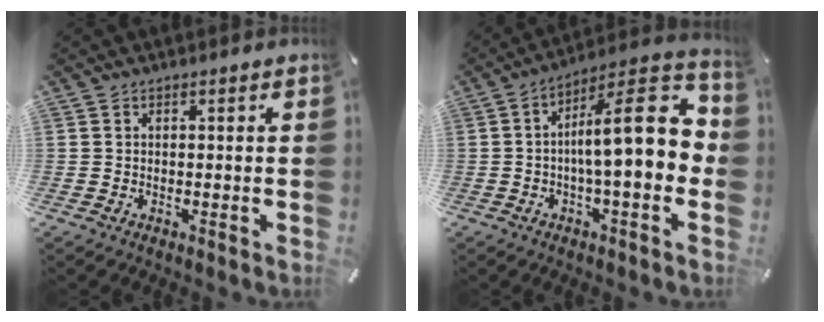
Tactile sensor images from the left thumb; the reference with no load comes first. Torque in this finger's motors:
{"motor_torque": [1.80, 3.21, 0.67, 0.06, 0.16]}